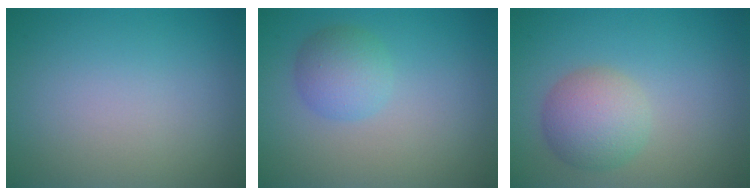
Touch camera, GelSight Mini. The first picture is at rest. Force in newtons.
{"total": 2.8, "press": 2.8, "slide": 0.1}
{"total": 4.0, "press": 4.0, "slide": 0.1}